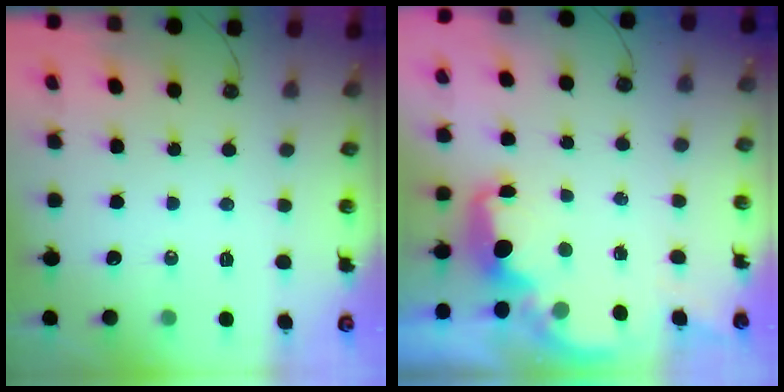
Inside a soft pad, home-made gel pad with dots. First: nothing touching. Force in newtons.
{"total": 2.3, "press": 2.0, "slide": 1.1}